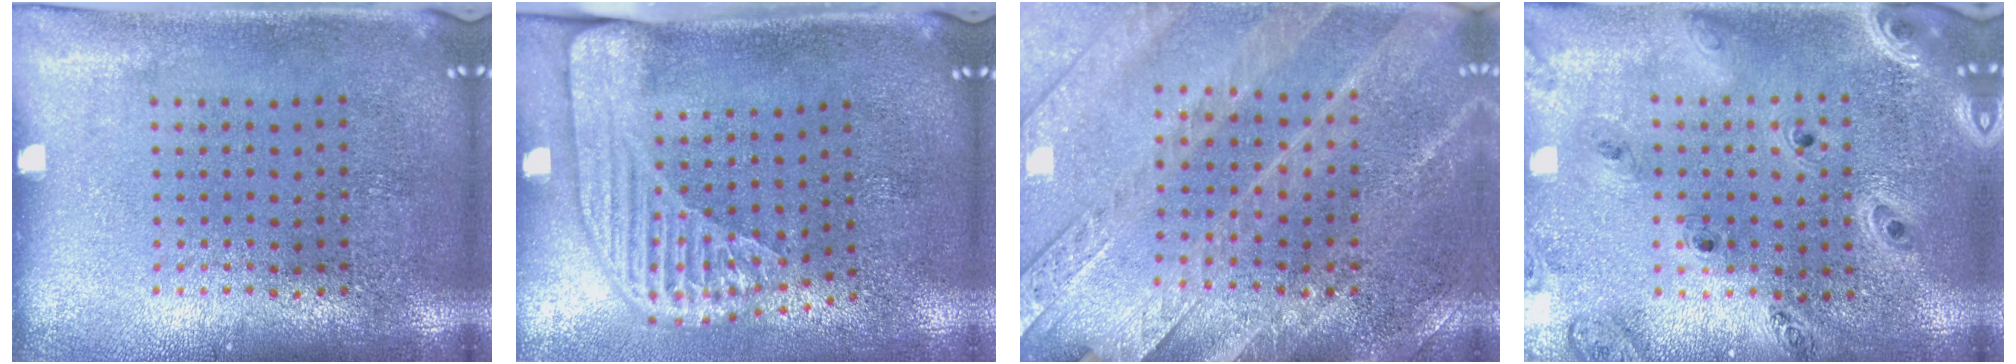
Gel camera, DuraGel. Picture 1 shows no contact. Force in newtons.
{"total": 2.3, "press": 1.7, "slide": 1.5}
{"total": 2.8, "press": 2.7, "slide": 0.6}
{"total": 1.4, "press": 1.3, "slide": 0.2}